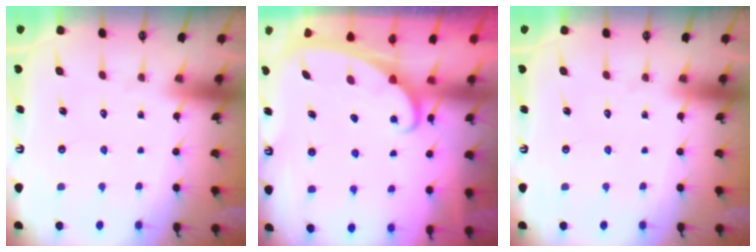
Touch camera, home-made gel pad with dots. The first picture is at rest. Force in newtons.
{"total": 2.4, "press": 2.4, "slide": 0.4}
{"total": 0.0}